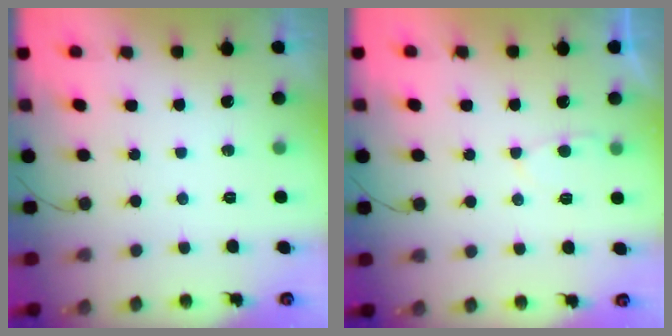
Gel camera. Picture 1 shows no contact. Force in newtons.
{"total": 3.0, "press": 2.9, "slide": 0.5}